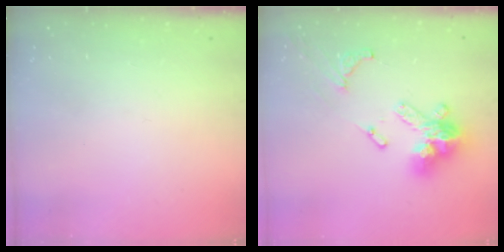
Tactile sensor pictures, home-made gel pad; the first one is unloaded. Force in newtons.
{"total": 16.1, "press": 16.0, "slide": 1.8}